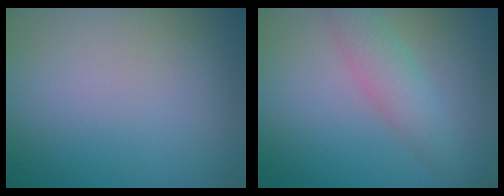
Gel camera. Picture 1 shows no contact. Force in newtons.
{"total": 2.8, "press": 2.8, "slide": 0.1}